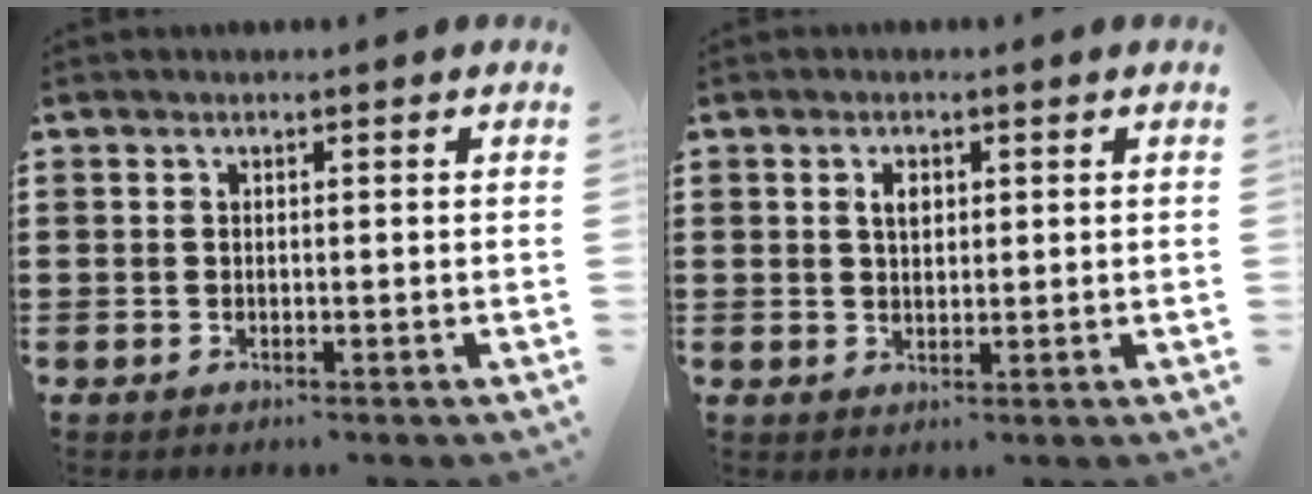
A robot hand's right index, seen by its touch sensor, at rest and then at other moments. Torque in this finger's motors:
{"motor_torque": [0.51, -0.22, 0.25, 0.05]}